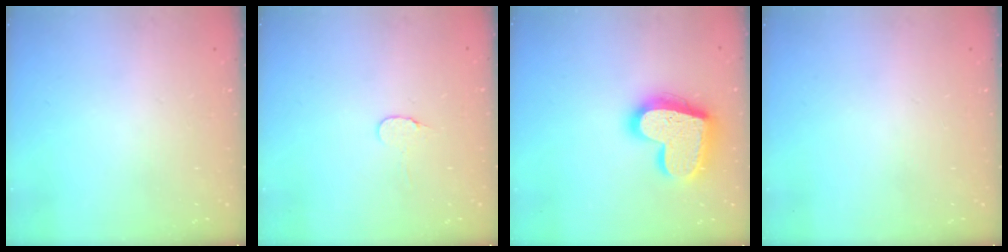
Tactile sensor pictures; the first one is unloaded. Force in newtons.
{"total": 4.5, "press": 4.5, "slide": 0.4}
{"total": 20.4, "press": 20.3, "slide": 1.7}
{"total": 0.0}